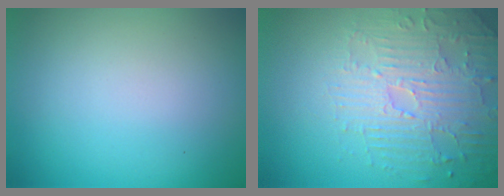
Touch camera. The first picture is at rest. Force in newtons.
{"total": 4.6, "press": 3.9, "slide": 2.3}